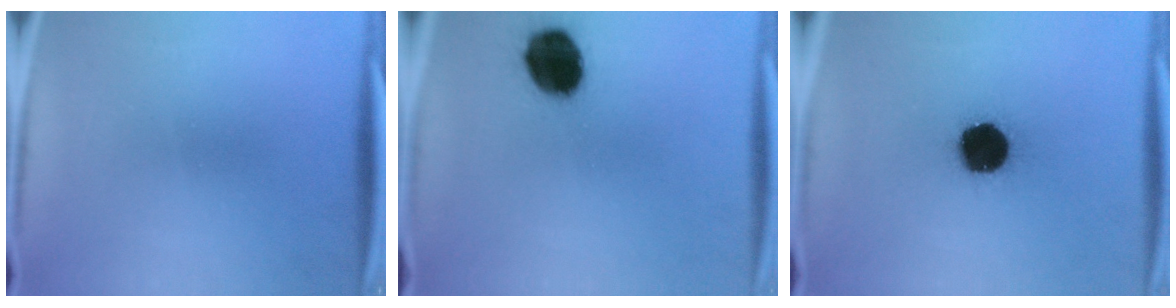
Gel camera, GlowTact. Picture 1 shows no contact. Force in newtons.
{"total": 14.8}
{"total": 16.7}